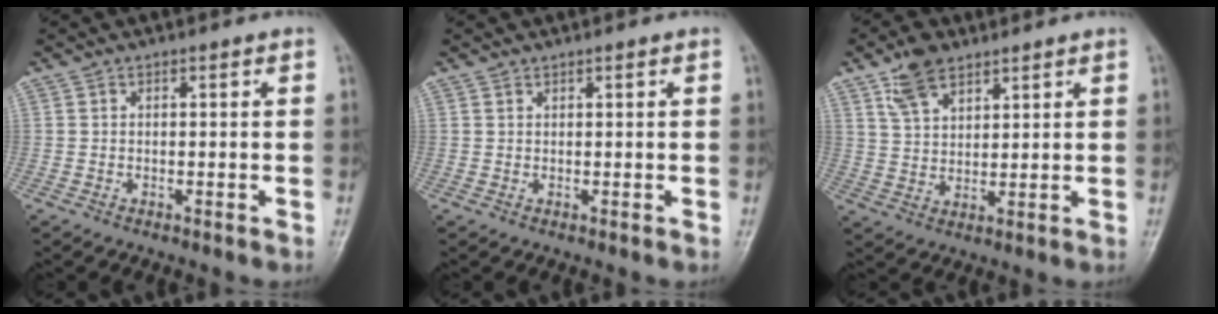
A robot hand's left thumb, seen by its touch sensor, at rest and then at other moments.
{"total": 0.7, "force": [0.5, 0.4, 0.3], "torque": [-0.002, 0.002, 0.010]}
{"total": 7.5, "force": [4.8, 4.1, 4.0], "torque": [-0.056, -0.020, 0.095]}